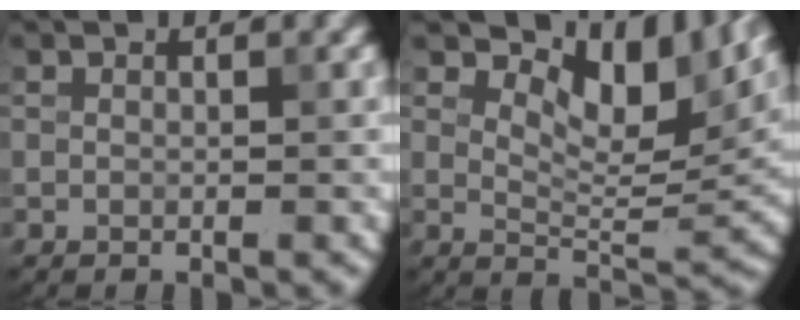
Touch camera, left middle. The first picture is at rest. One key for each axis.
{"total": 9.2, "fx": 5.5, "fy": 4.0, "fz": 6.2, "tx": -0.092, "ty": 0.001, "tz": 0.093}